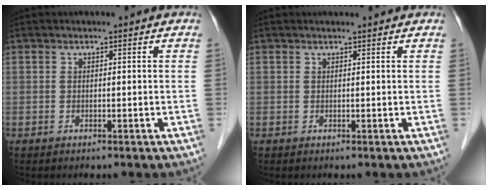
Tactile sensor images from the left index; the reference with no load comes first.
{"total": 1.3, "force": [1.2, 0.0, 0.5], "torque": [-0.008, 0.007, 0.014]}